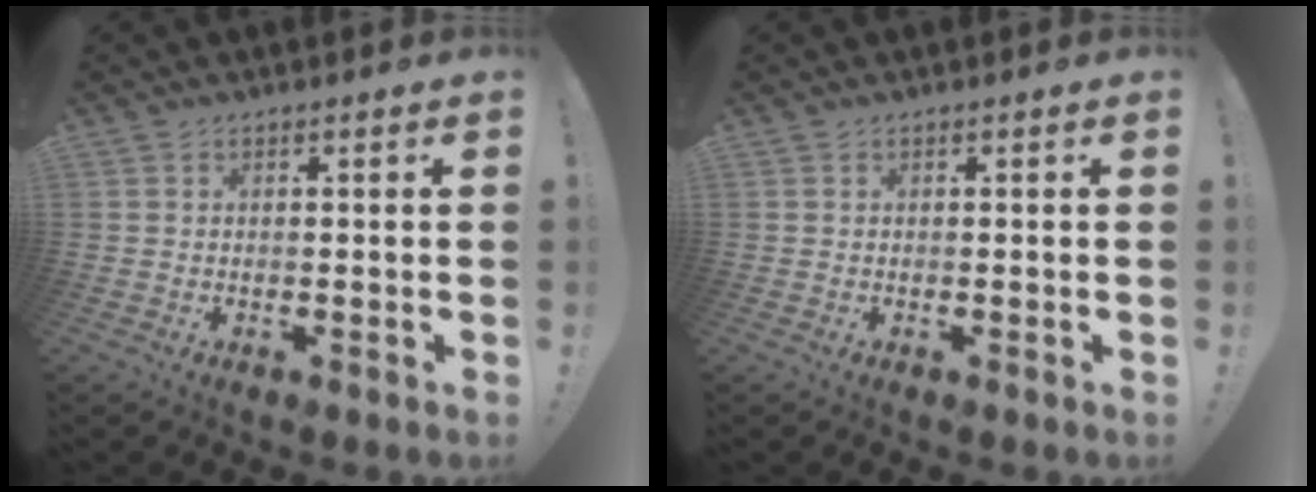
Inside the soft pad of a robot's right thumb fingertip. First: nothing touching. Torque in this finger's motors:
{"motor_torque": [0.09, 0.03, -0.14, 0.08, 0.00]}